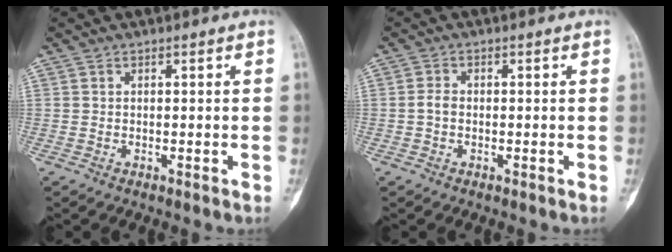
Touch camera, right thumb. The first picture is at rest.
{"total": 1.8, "force": [-0.4, 1.2, 1.2], "torque": [-0.021, 0.003, -0.010]}